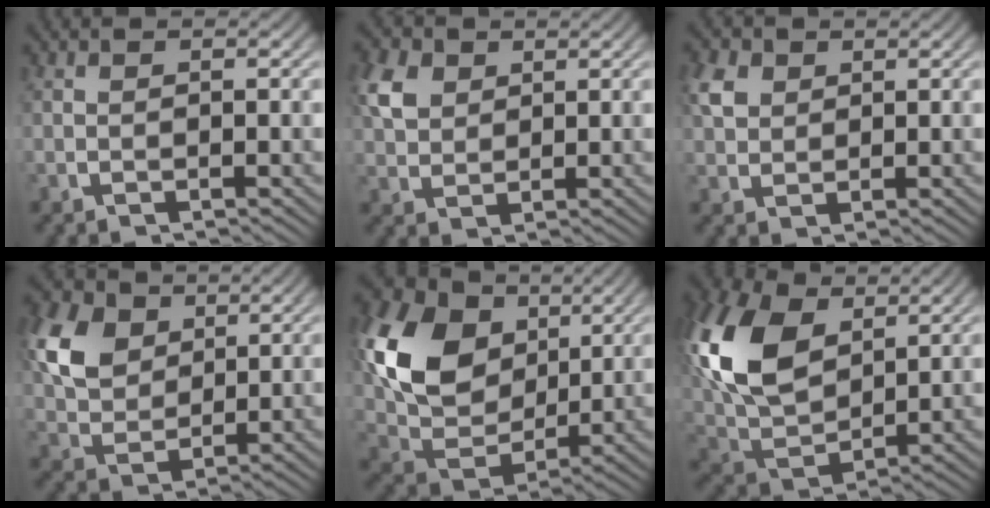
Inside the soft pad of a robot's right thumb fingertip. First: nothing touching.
{"total": 4.1, "force": [2.0, 2.8, 2.2], "torque": [-0.049, -0.003, 0.044]}
{"total": 2.9, "force": [1.5, 2.1, 1.4], "torque": [-0.033, -0.002, 0.034]}
{"total": 8.6, "force": [2.7, 6.3, 5.3], "torque": [-0.133, -0.026, 0.061]}
{"total": 13.5, "force": [2.3, 9.5, 9.3], "torque": [-0.211, -0.032, 0.045]}
{"total": 12.8, "force": [2.5, 8.7, 9.1], "torque": [-0.222, -0.034, 0.060]}